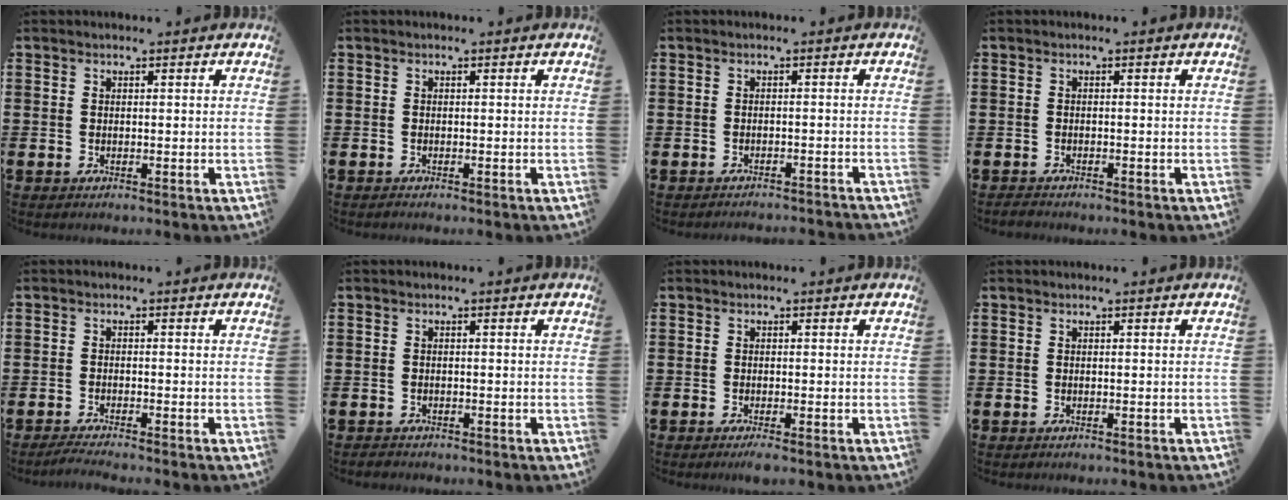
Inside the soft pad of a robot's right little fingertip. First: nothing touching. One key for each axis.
{"total": 0.0}
{"total": 1.0, "fx": -1.0, "fy": -0.2, "fz": -0.1, "tx": 0.000, "ty": 0.003, "tz": -0.021}
{"total": 0.7, "fx": -0.6, "fy": 0.2, "fz": 0.2, "tx": -0.005, "ty": 0.001, "tz": -0.014}
{"total": 1.4, "fx": -1.2, "fy": -0.1, "fz": 0.7, "tx": -0.011, "ty": 0.001, "tz": -0.023}
{"total": 0.5, "fx": -0.5, "fy": 0.2, "fz": 0.0, "tx": -0.003, "ty": 0.001, "tz": -0.012}
{"total": 1.0, "fx": -0.6, "fy": 0.0, "fz": 0.8, "tx": -0.013, "ty": -0.002, "tz": -0.012}
{"total": 0.0}